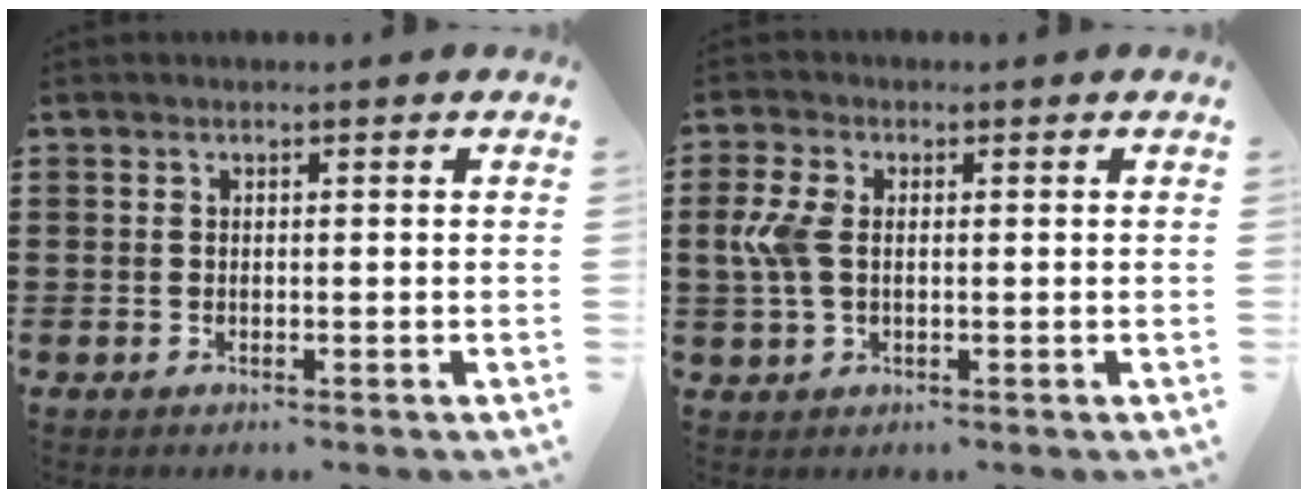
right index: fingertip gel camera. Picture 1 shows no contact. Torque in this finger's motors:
{"motor_torque": [1.06, 0.01, 0.44, 0.10]}